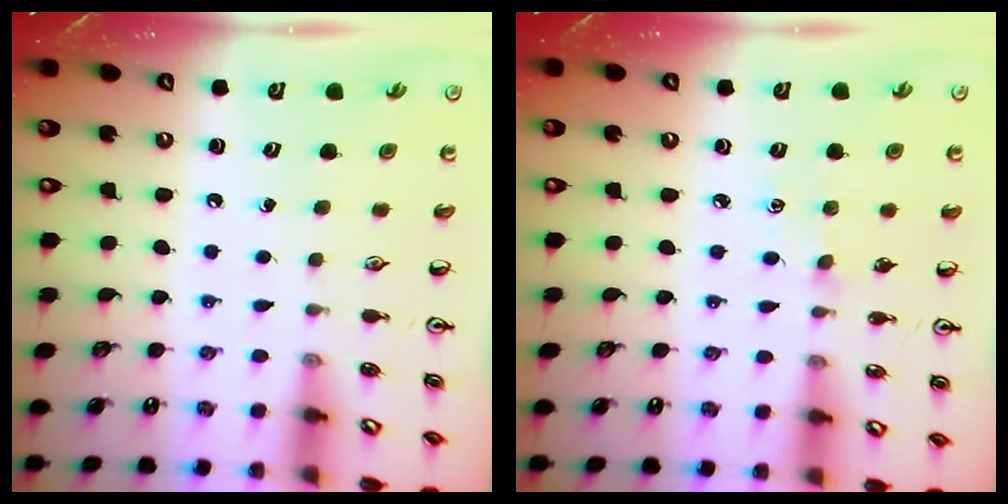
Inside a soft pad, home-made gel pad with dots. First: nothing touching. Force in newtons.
{"total": 2.2, "press": 2.2, "slide": 0.4}